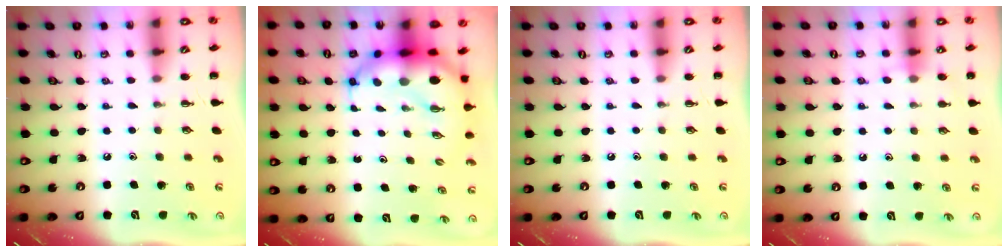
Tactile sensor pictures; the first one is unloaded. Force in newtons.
{"total": 10.9, "press": 10.4, "slide": 3.1}
{"total": 0.0}
{"total": 7.5, "press": 7.1, "slide": 2.2}